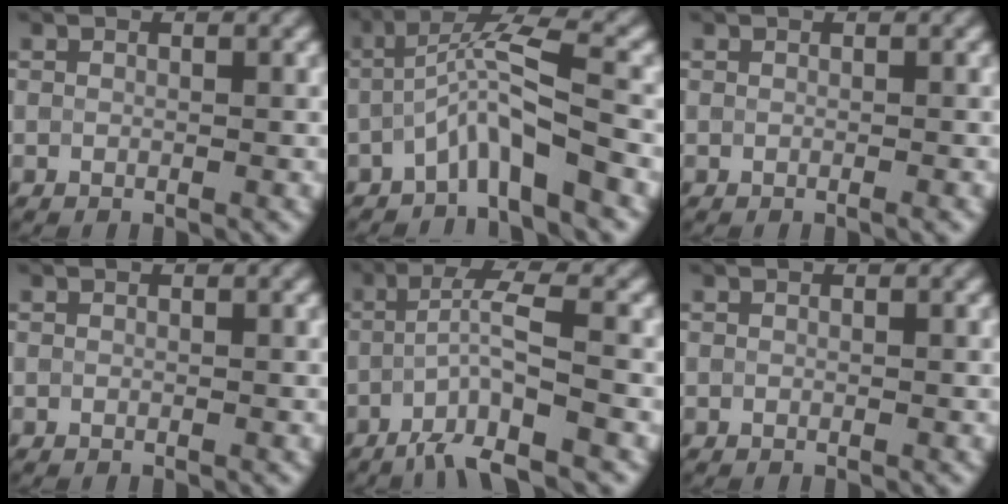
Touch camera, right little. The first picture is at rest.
{"total": 4.6, "force": [-2.0, 0.5, 4.1], "torque": [-0.079, 0.017, -0.047]}
{"total": 0.8, "force": [-0.4, 0.3, 0.7], "torque": [-0.007, 0.001, -0.011]}
{"total": 0.0}
{"total": 5.4, "force": [-2.4, 0.5, 4.9], "torque": [-0.085, 0.006, -0.055]}
{"total": 0.0}